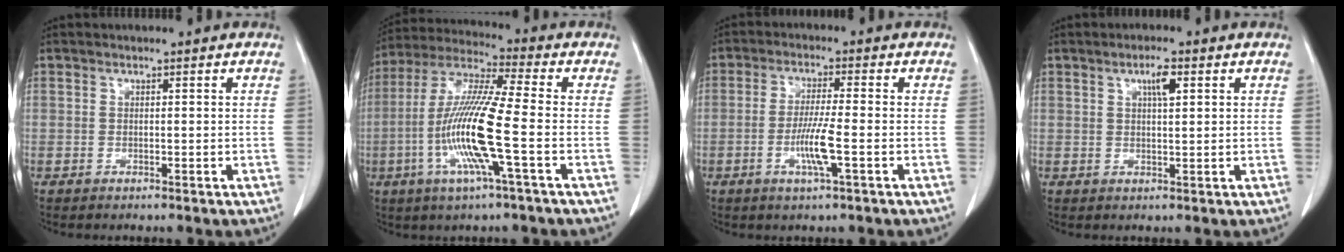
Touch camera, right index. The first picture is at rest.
{"total": 13.8, "force": [-3.4, -0.1, 13.4], "torque": [-0.281, -0.009, -0.077]}
{"total": 5.8, "force": [-1.8, -0.1, 5.5], "torque": [-0.109, -0.011, -0.036]}
{"total": 3.0, "force": [1.3, 0.5, 2.6], "torque": [-0.051, -0.001, 0.022]}